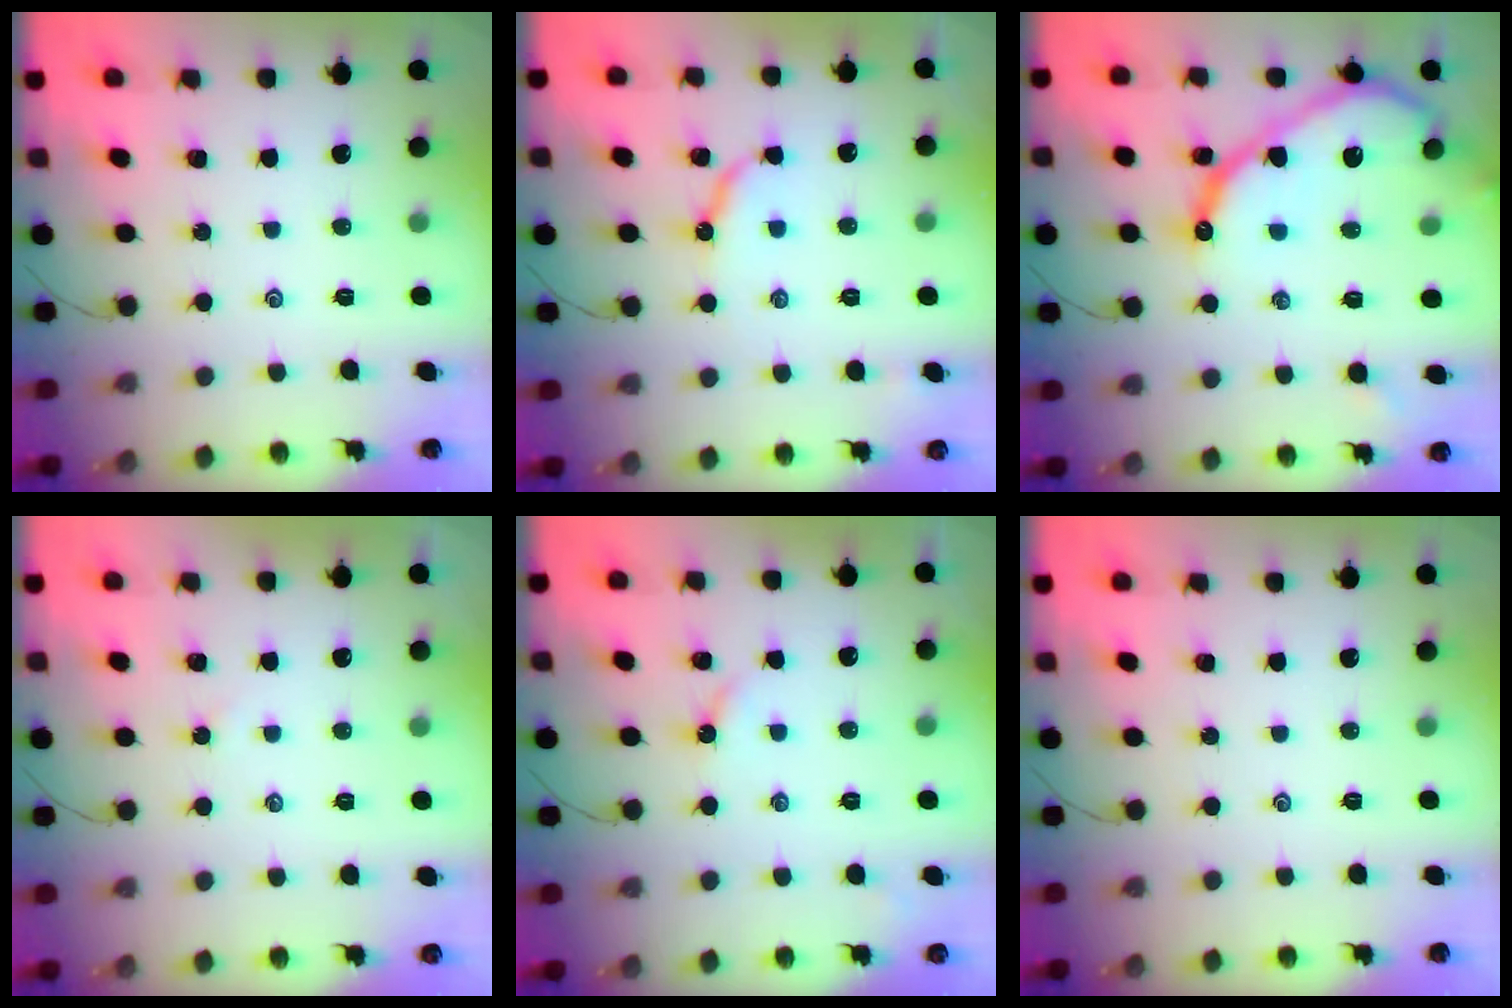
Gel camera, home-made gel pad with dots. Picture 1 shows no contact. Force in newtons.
{"total": 6.6, "press": 6.6, "slide": 0.2}
{"total": 16.9, "press": 16.9, "slide": 1.1}
{"total": 1.8, "press": 1.7, "slide": 0.3}
{"total": 2.7, "press": 2.7, "slide": 0.4}
{"total": 0.0}